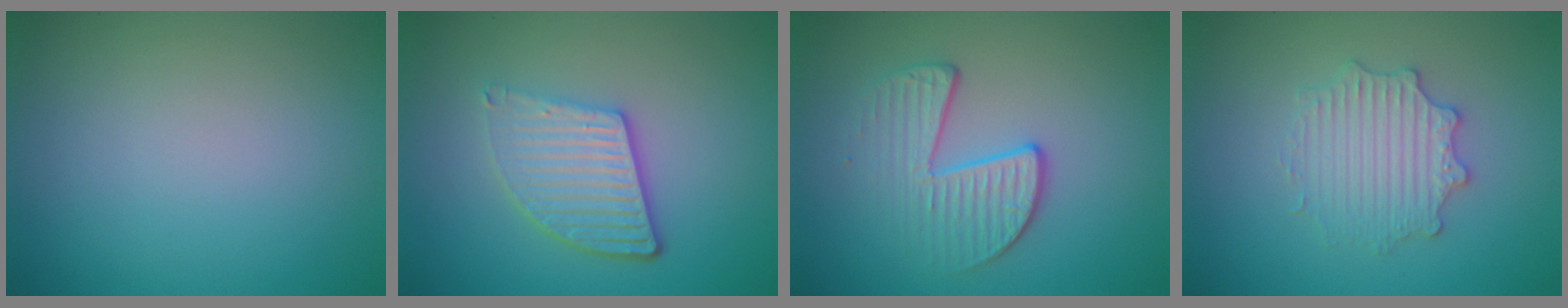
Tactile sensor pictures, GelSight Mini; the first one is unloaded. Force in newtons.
{"total": 4.5, "press": 3.5, "slide": 2.9}
{"total": 3.5, "press": 2.8, "slide": 2.1}
{"total": 3.0, "press": 2.9, "slide": 0.4}